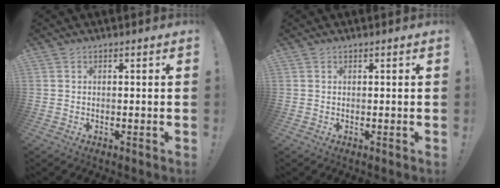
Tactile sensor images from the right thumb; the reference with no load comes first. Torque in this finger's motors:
{"motor_torque": [0.00, 0.00, 0.03, -0.04, 0.00]}